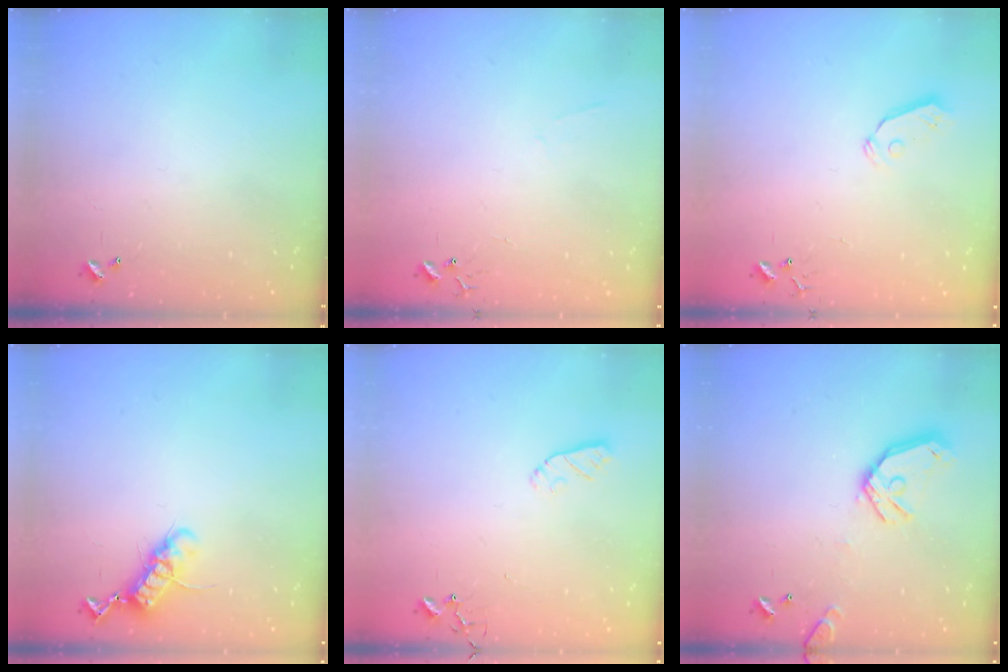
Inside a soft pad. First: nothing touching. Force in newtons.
{"total": 4.4, "press": 4.4, "slide": 0.4}
{"total": 6.4, "press": 6.4, "slide": 0.6}
{"total": 11.7, "press": 11.7, "slide": 0.9}
{"total": 4.4, "press": 4.4, "slide": 0.6}
{"total": 14.4, "press": 14.2, "slide": 2.1}